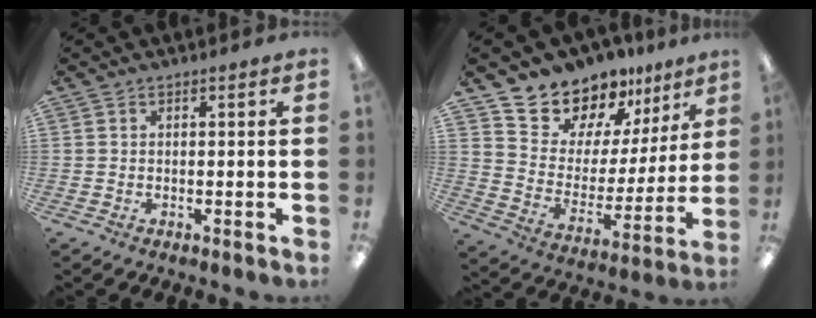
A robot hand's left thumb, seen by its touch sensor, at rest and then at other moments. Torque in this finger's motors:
{"motor_torque": [1.51, 2.07, 1.31, -1.46, 0.14]}